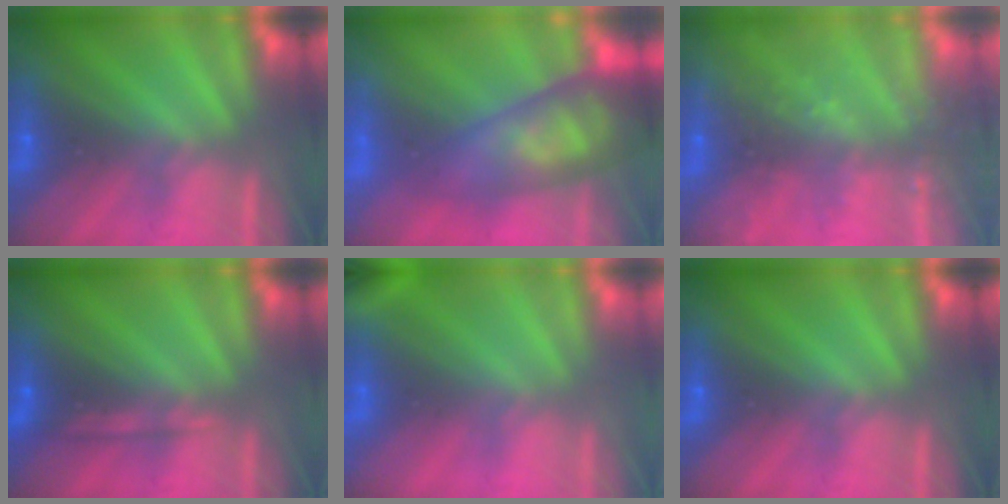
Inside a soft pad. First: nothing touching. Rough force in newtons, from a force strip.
{"total": 11.3}
{"total": 9.7}
{"total": 2.1}
{"total": 3.7}
{"total": 0.0}